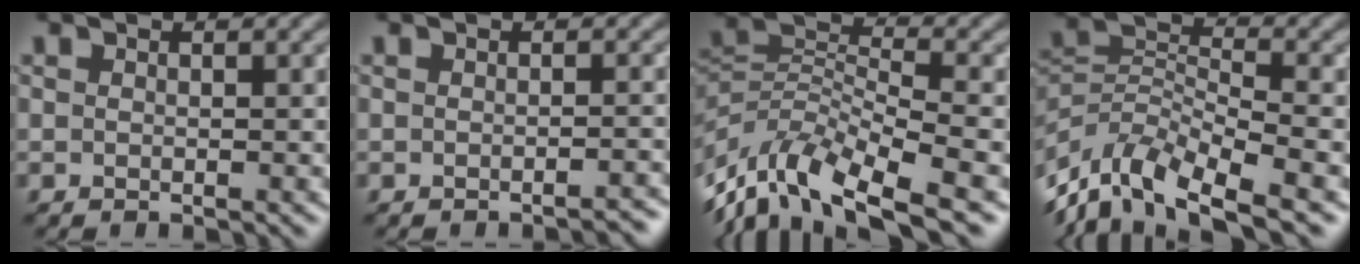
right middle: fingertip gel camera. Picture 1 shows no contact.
{"total": 2.2, "force": [-2.0, 0.4, 1.0], "torque": [-0.004, 0.009, -0.023]}
{"total": 9.1, "force": [-4.4, 3.6, 7.1], "torque": [-0.134, 0.004, -0.089]}
{"total": 8.5, "force": [-4.7, 3.6, 6.1], "torque": [-0.117, -0.001, -0.093]}